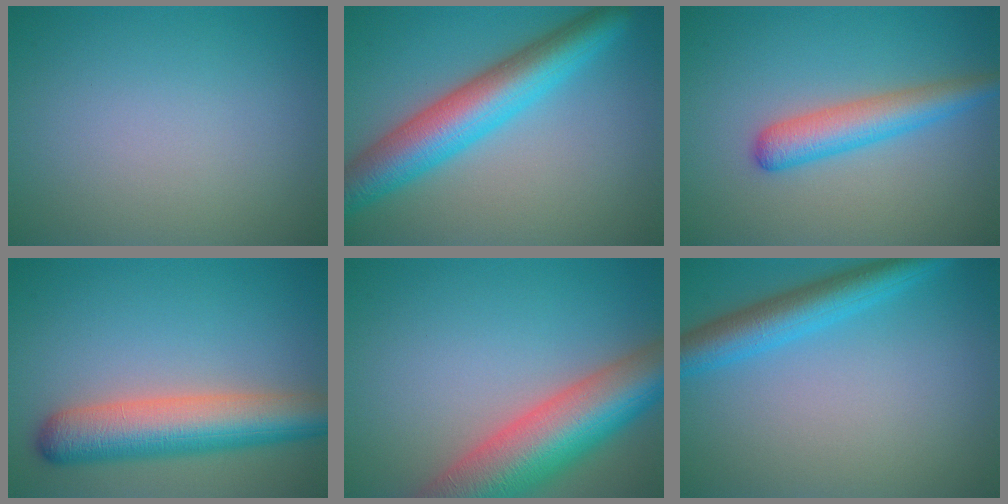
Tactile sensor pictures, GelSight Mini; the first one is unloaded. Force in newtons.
{"total": 7.7, "press": 7.7, "slide": 0.2}
{"total": 3.9, "press": 3.9, "slide": 0.1}
{"total": 7.7, "press": 7.7, "slide": 0.3}
{"total": 11.2, "press": 11.2, "slide": 0.6}
{"total": 4.7, "press": 4.7, "slide": 0.4}